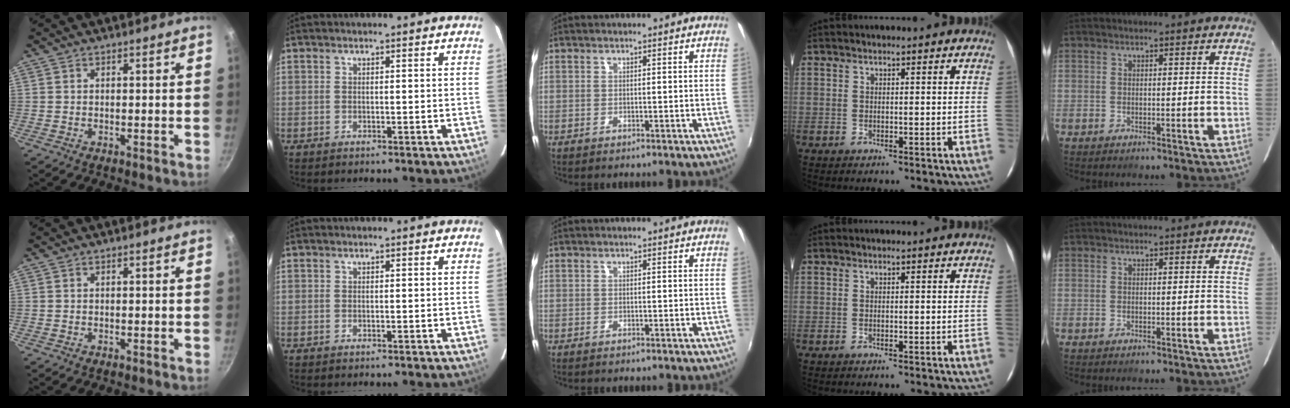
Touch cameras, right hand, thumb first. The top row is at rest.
{}